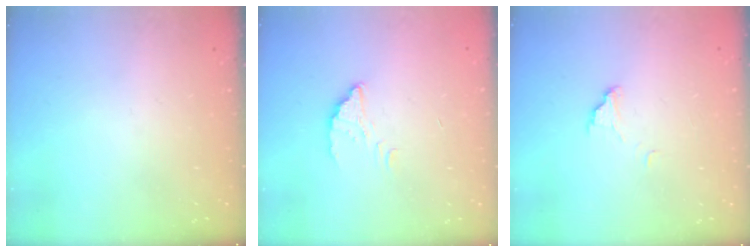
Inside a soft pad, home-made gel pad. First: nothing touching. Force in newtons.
{"total": 2.6, "press": 2.5, "slide": 0.3}
{"total": 5.9, "press": 5.9, "slide": 0.5}